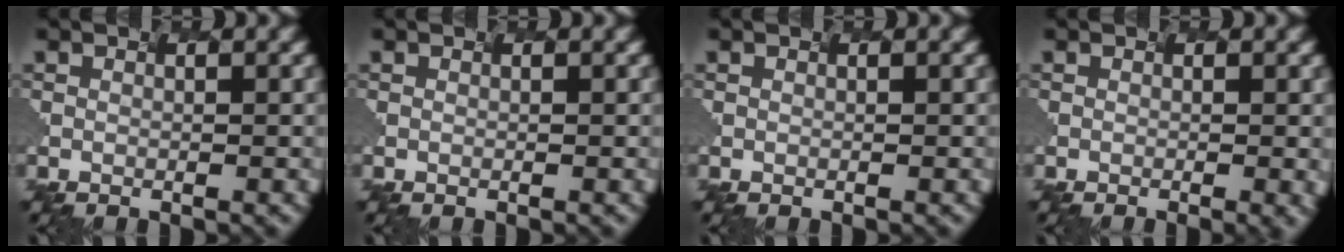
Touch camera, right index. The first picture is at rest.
{"total": 0.0}
{"total": 0.0}
{"total": 1.6, "force": [-0.3, 0.5, 1.5], "torque": [-0.006, 0.001, -0.001]}